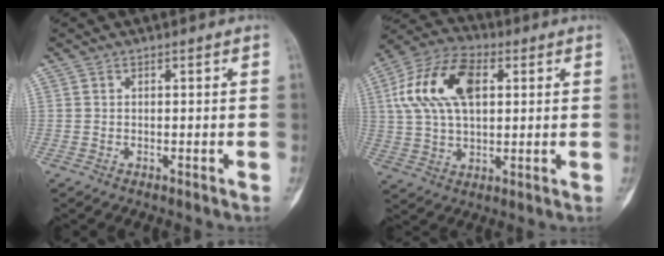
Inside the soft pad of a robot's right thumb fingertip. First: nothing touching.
{"total": 15.5, "force": [3.9, 9.0, 12.0], "torque": [-0.229, 0.016, 0.069]}